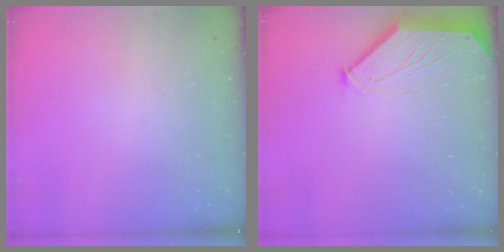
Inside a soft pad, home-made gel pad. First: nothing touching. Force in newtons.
{"total": 0.0}